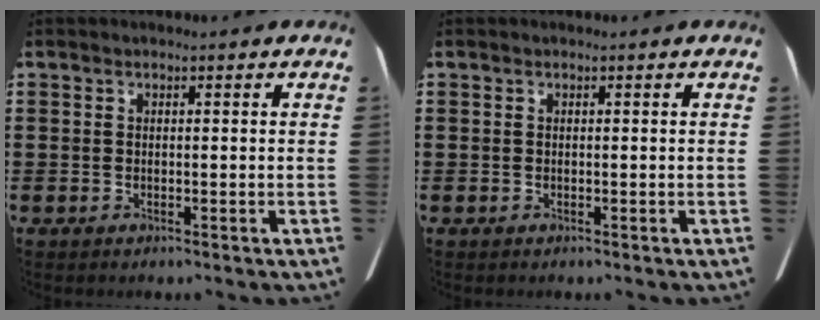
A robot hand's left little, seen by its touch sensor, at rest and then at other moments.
{"total": 0.0}